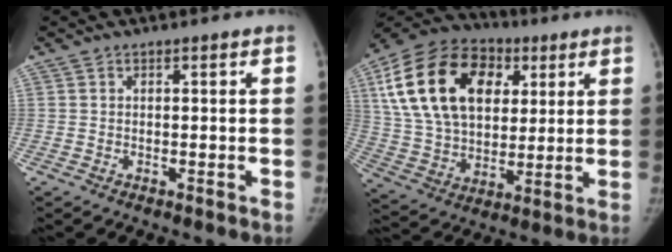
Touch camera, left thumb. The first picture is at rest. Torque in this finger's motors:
{"motor_torque": [0.10, 0.91, 1.44, -1.34, 0.18]}